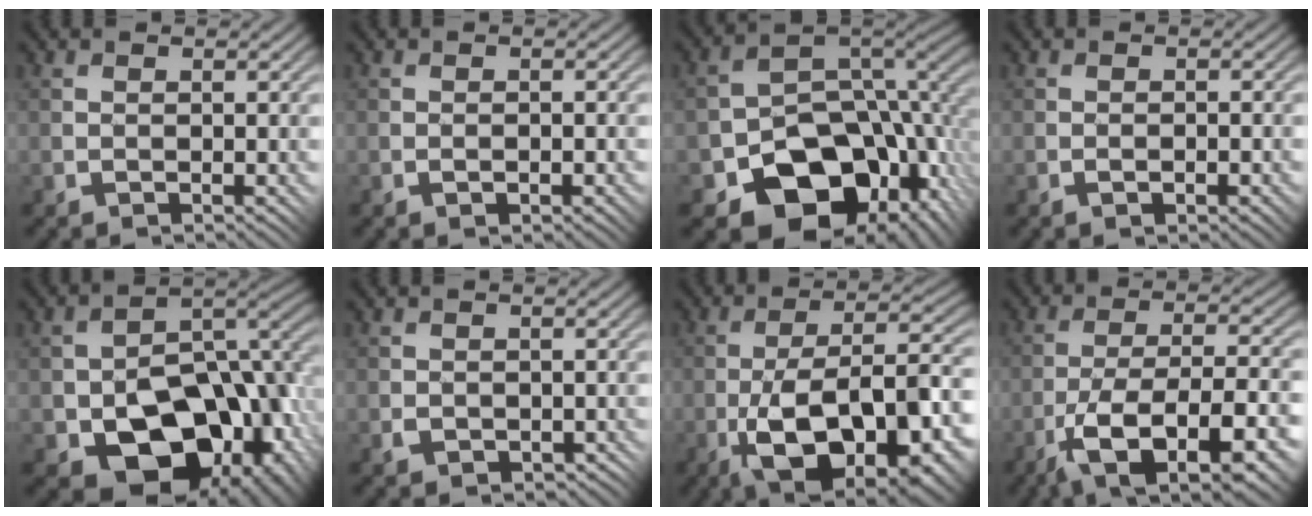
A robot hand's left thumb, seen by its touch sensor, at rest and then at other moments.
{"total": 1.2, "force": [-0.6, 0.5, 1.0], "torque": [-0.011, 0.008, -0.006]}
{"total": 15.0, "force": [-6.4, 10.4, 8.7], "torque": [-0.123, -0.040, -0.089]}
{"total": 1.6, "force": [-0.8, 0.6, 1.3], "torque": [-0.012, 0.010, -0.011]}
{"total": 17.0, "force": [-5.9, 11.2, 11.3], "torque": [-0.164, -0.038, -0.066]}
{"total": 1.1, "force": [-0.7, 0.8, 0.2], "torque": [-0.005, 0.000, -0.012]}
{"total": 16.2, "force": [-5.7, 6.3, 13.8], "torque": [-0.215, 0.006, -0.091]}
{"total": 12.8, "force": [-7.3, 3.1, 10.0], "torque": [-0.173, 0.006, -0.122]}